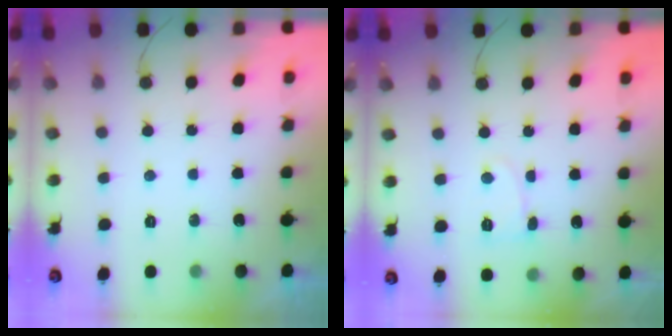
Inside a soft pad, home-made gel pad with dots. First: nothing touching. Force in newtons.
{"total": 4.2, "press": 4.1, "slide": 0.5}